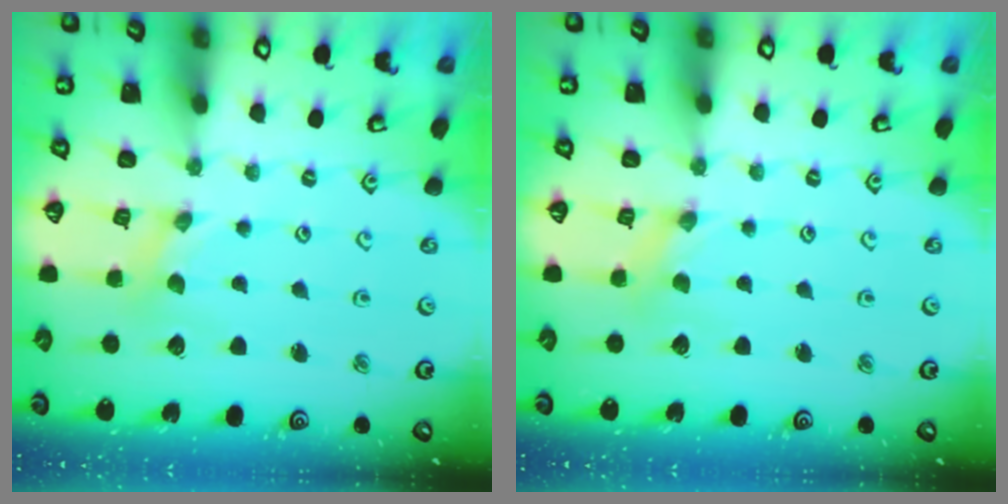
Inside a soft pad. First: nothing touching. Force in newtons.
{"total": 0.0}